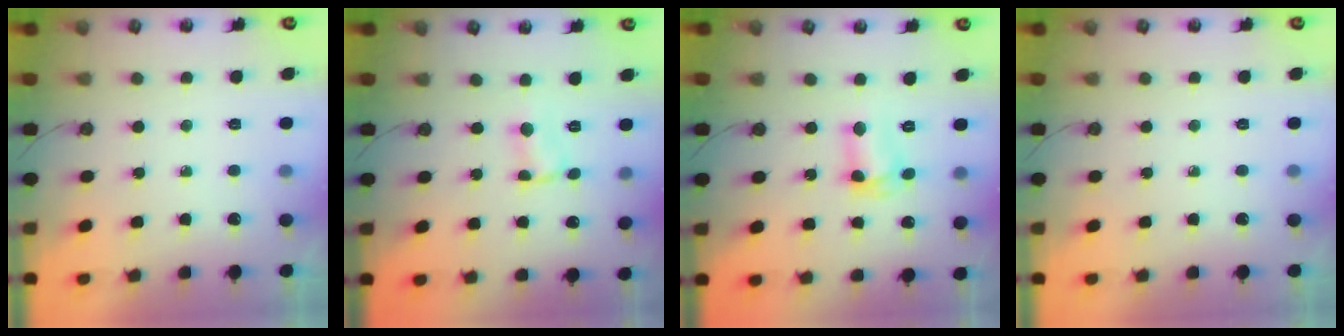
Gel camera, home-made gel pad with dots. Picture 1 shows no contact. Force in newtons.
{"total": 1.4, "press": 1.3, "slide": 0.4}
{"total": 6.4, "press": 6.3, "slide": 1.3}
{"total": 0.0}